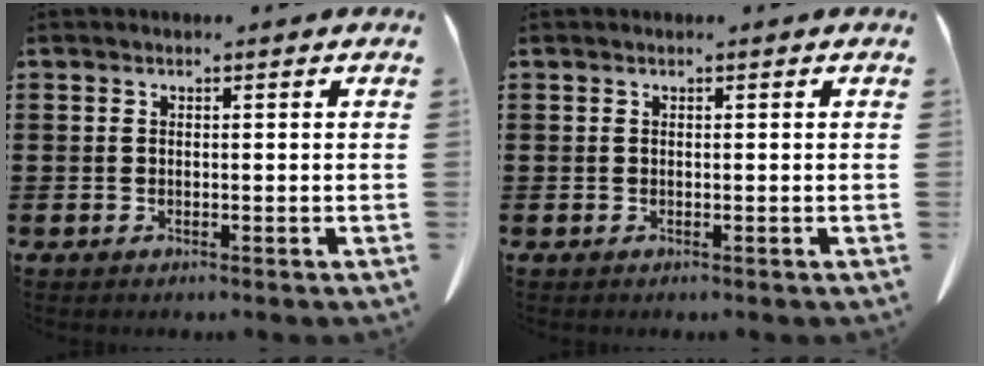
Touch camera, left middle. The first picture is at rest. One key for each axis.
{"total": 0.0}